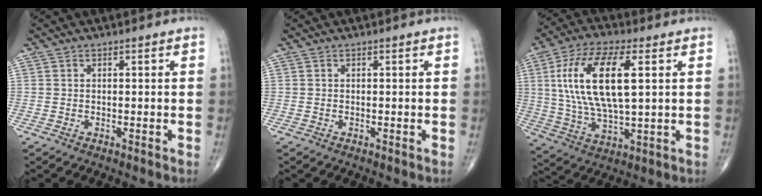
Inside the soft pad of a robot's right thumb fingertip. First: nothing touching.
{"total": 0.0}
{"total": 18.1, "force": [4.1, 7.0, 16.2], "torque": [-0.320, -0.002, 0.076]}